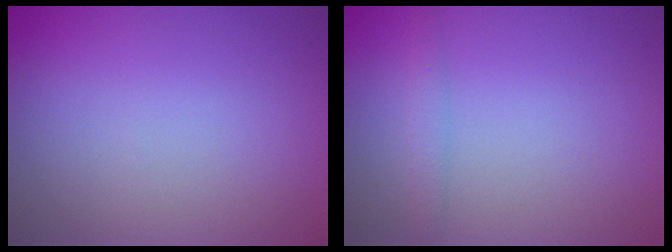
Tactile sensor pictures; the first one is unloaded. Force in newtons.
{"total": 1.1, "press": 1.0, "slide": 0.1}